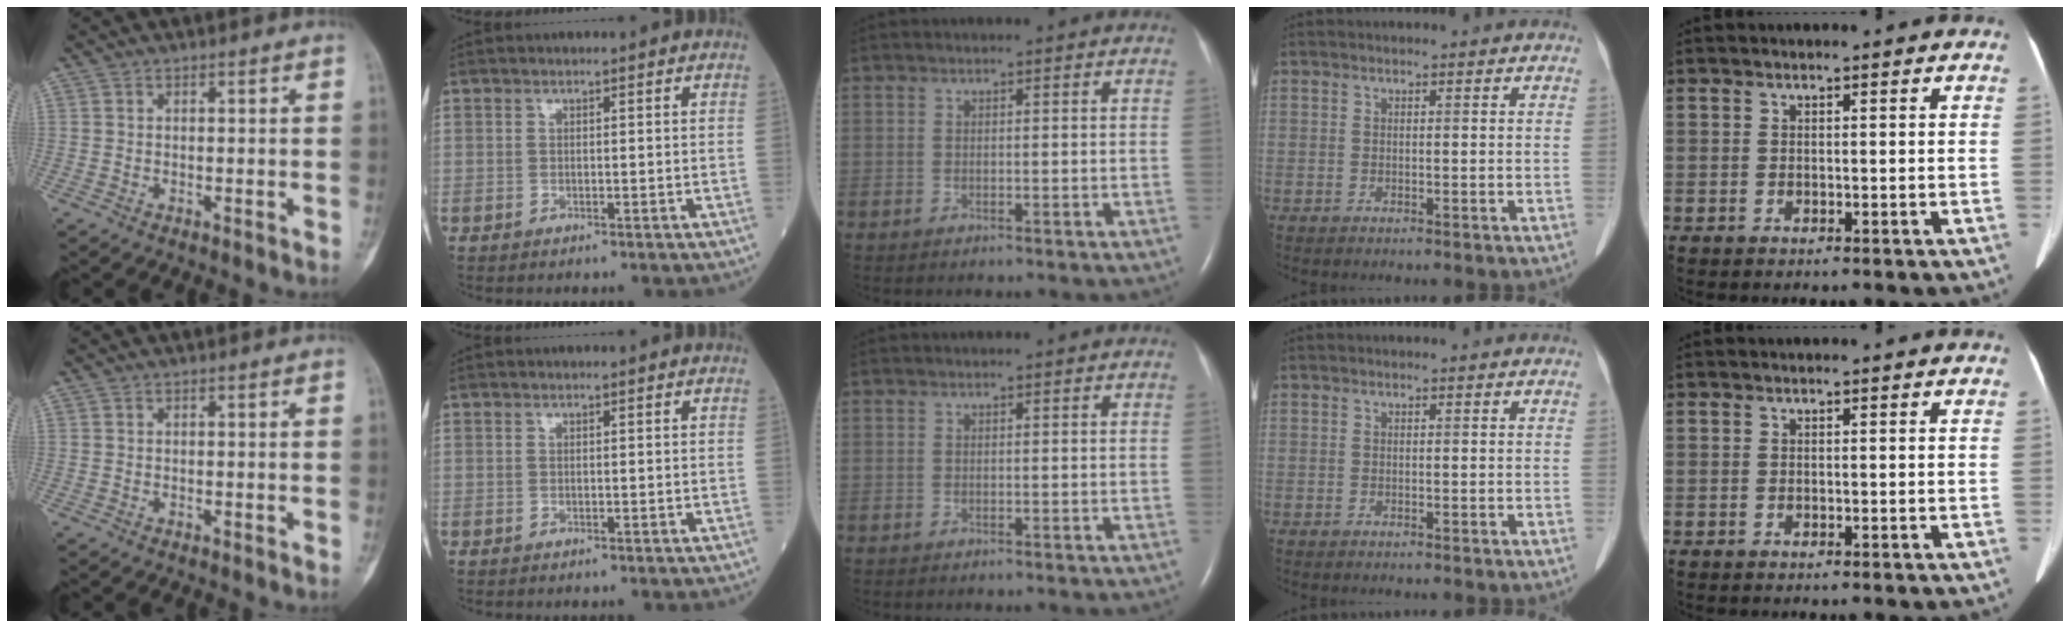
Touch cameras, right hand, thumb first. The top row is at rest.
{}